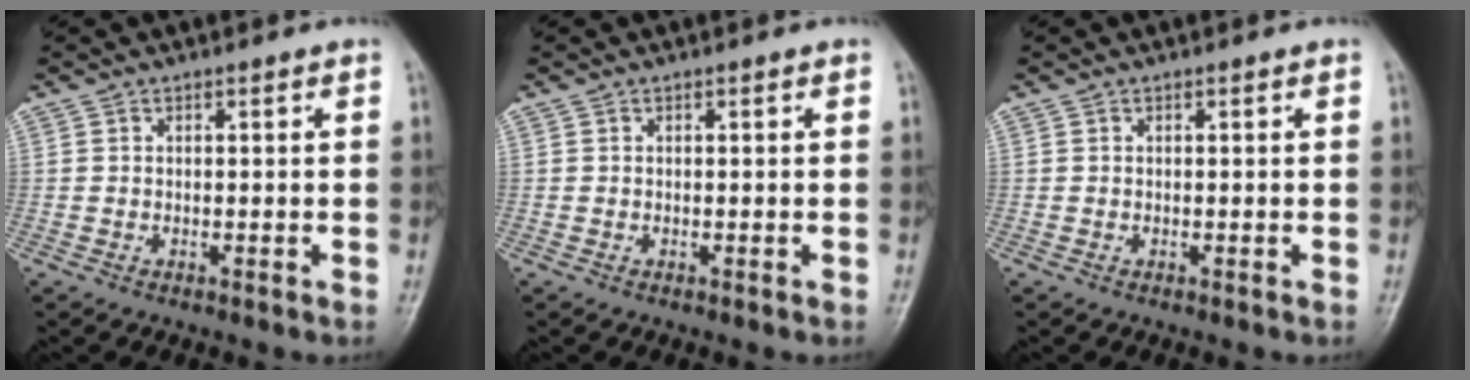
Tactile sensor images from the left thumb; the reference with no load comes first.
{"total": 0.0}
{"total": 0.0}